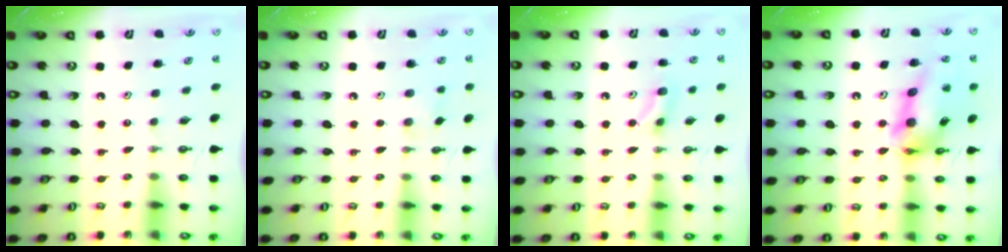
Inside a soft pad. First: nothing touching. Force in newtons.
{"total": 5.8, "press": 5.7, "slide": 0.8}
{"total": 5.7, "press": 5.5, "slide": 1.5}
{"total": 16.4, "press": 16.3, "slide": 1.3}